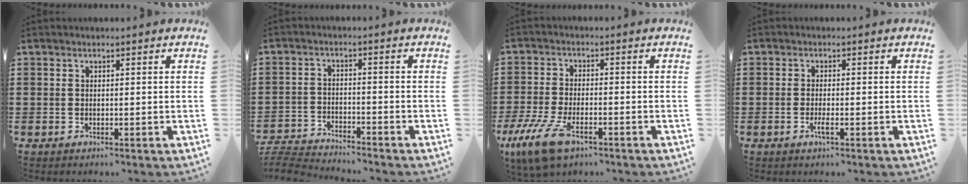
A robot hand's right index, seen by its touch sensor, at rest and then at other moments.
{"total": 4.4, "force": [-4.4, 0.1, 0.4], "torque": [-0.023, -0.004, -0.096]}
{"total": 8.1, "force": [-5.0, 2.5, 5.8], "torque": [-0.147, -0.014, -0.097]}
{"total": 2.0, "force": [-0.9, 0.1, 1.7], "torque": [-0.046, -0.009, -0.020]}